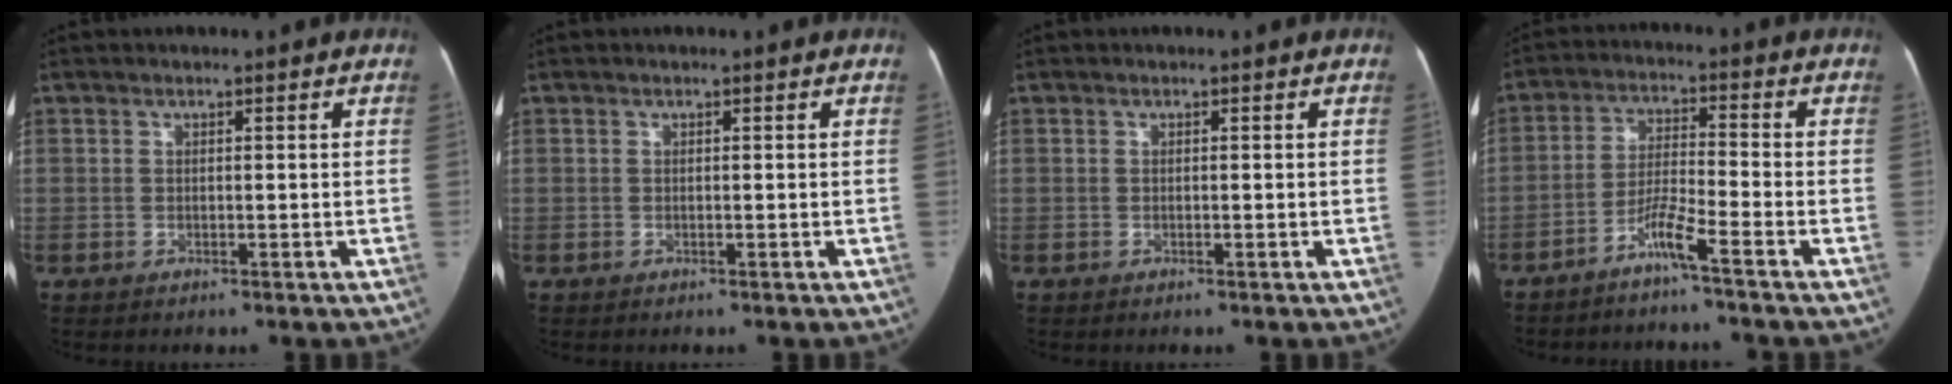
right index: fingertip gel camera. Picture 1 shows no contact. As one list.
[{"total": 0.0}, {"total": 0.0}, {"total": 5.0, "force": [-3.9, -0.6, 3.2], "torque": [-0.067, -0.004, -0.081]}]